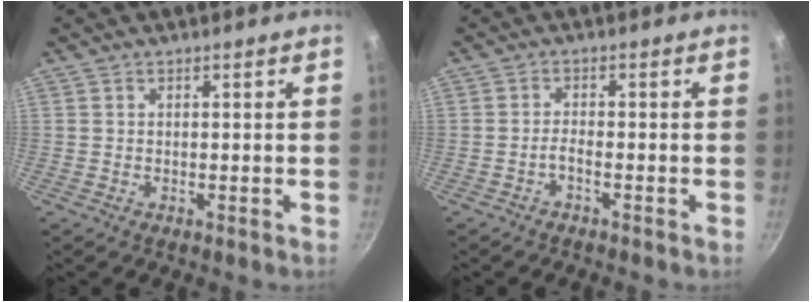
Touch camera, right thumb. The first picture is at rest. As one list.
[{"total": 1.6, "force": [-1.2, 0.2, 1.0], "torque": [-0.025, 0.013, -0.026]}]